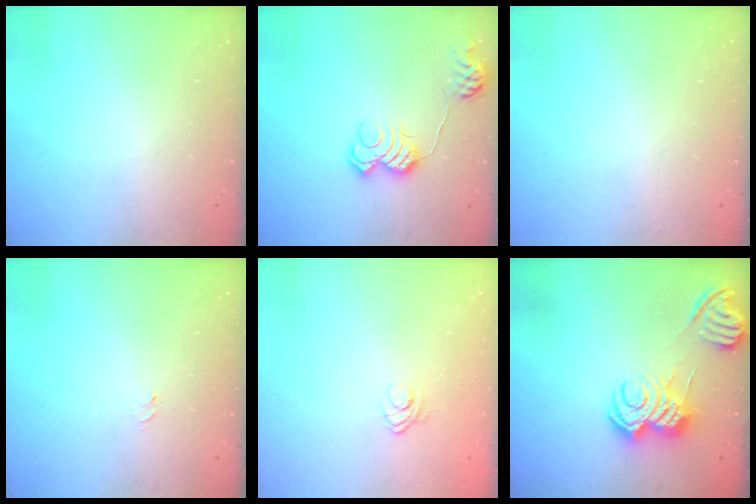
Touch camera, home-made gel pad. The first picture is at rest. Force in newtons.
{"total": 11.4, "press": 11.4, "slide": 0.5}
{"total": 0.0}
{"total": 3.5, "press": 3.5, "slide": 0.3}
{"total": 3.7, "press": 3.6, "slide": 1.2}
{"total": 9.0, "press": 9.0, "slide": 0.7}